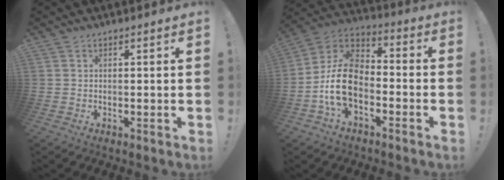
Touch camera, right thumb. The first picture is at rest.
{"total": 15.4, "force": [-5.0, 10.1, 10.5], "torque": [-0.198, 0.032, -0.081]}